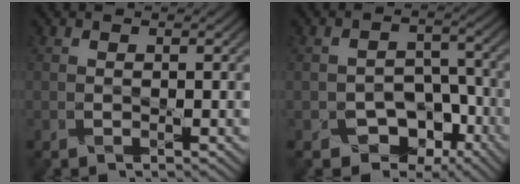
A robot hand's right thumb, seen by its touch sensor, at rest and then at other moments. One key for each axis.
{"total": 7.6, "fx": -4.6, "fy": 5.1, "fz": 3.3, "tx": -0.049, "ty": -0.004, "tz": -0.071}